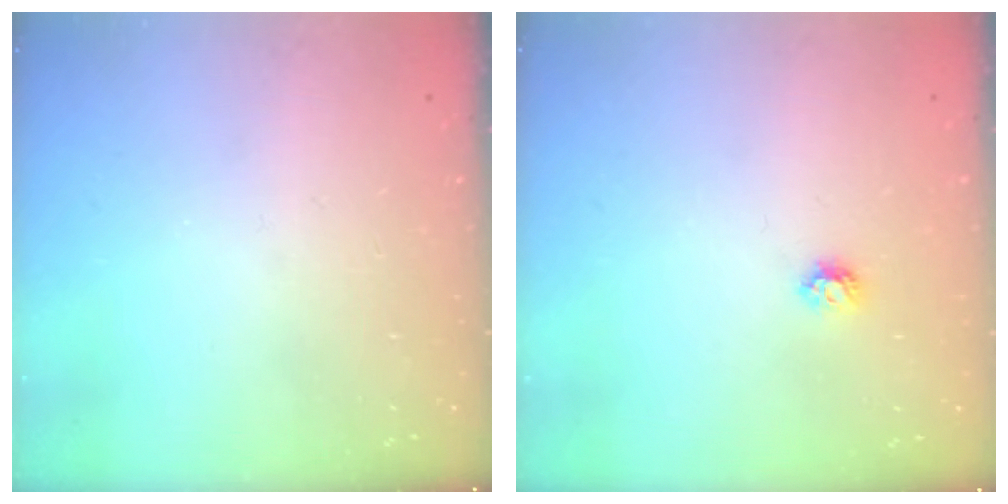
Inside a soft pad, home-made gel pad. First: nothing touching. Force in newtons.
{"total": 4.4, "press": 4.4, "slide": 0.7}